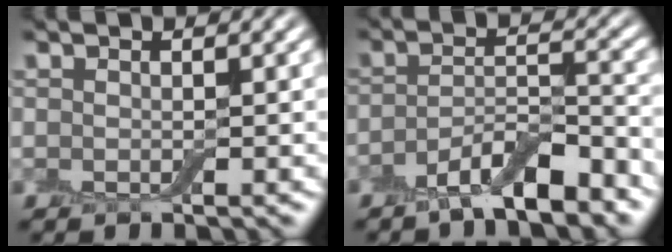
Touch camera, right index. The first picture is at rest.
{"total": 5.4, "force": [-3.8, 1.4, 3.6], "torque": [-0.060, -0.001, -0.069]}